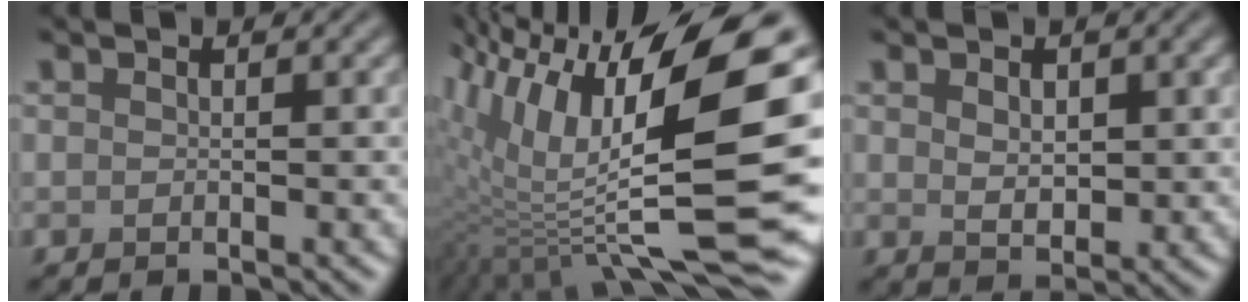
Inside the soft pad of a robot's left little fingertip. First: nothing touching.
{"total": 16.8, "force": [2.8, 6.5, 15.2], "torque": [-0.277, 0.003, 0.057]}
{"total": 2.6, "force": [0.8, 1.6, 1.9], "torque": [-0.035, -0.005, 0.018]}